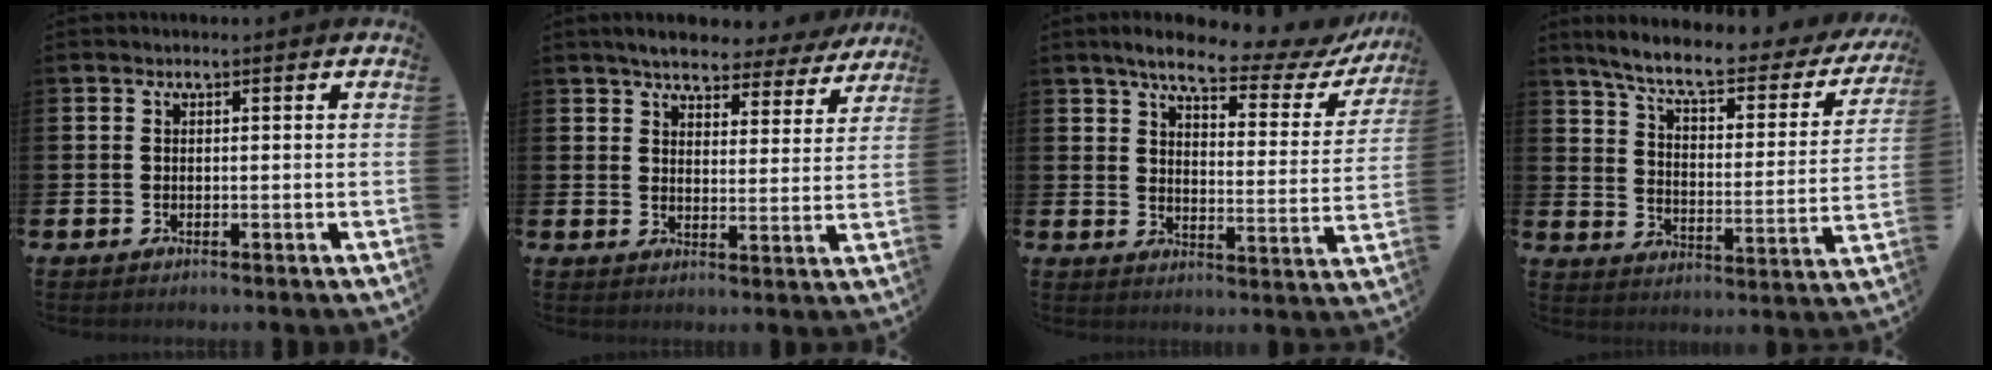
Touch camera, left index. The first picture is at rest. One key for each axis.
{"total": 5.5, "fx": 5.3, "fy": 1.2, "fz": 1.2, "tx": -0.041, "ty": -0.026, "tz": 0.091}
{"total": 7.0, "fx": 5.8, "fy": 1.6, "fz": 3.5, "tx": -0.079, "ty": -0.036, "tz": 0.091}
{"total": 7.9, "fx": 6.7, "fy": 1.7, "fz": 3.9, "tx": -0.098, "ty": -0.044, "tz": 0.107}